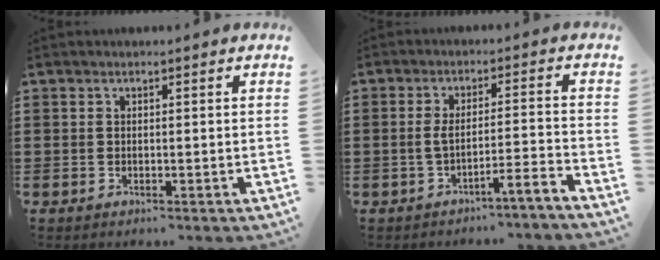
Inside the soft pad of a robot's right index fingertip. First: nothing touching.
{"total": 4.2, "force": [-3.1, -0.6, 2.8], "torque": [-0.053, -0.009, -0.065]}